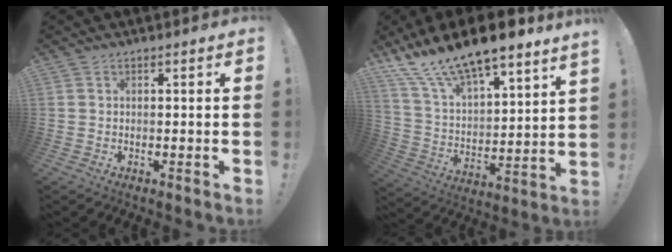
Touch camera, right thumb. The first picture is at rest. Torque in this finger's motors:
{"motor_torque": [-0.70, 2.63, 1.26, 1.25, 0.16]}